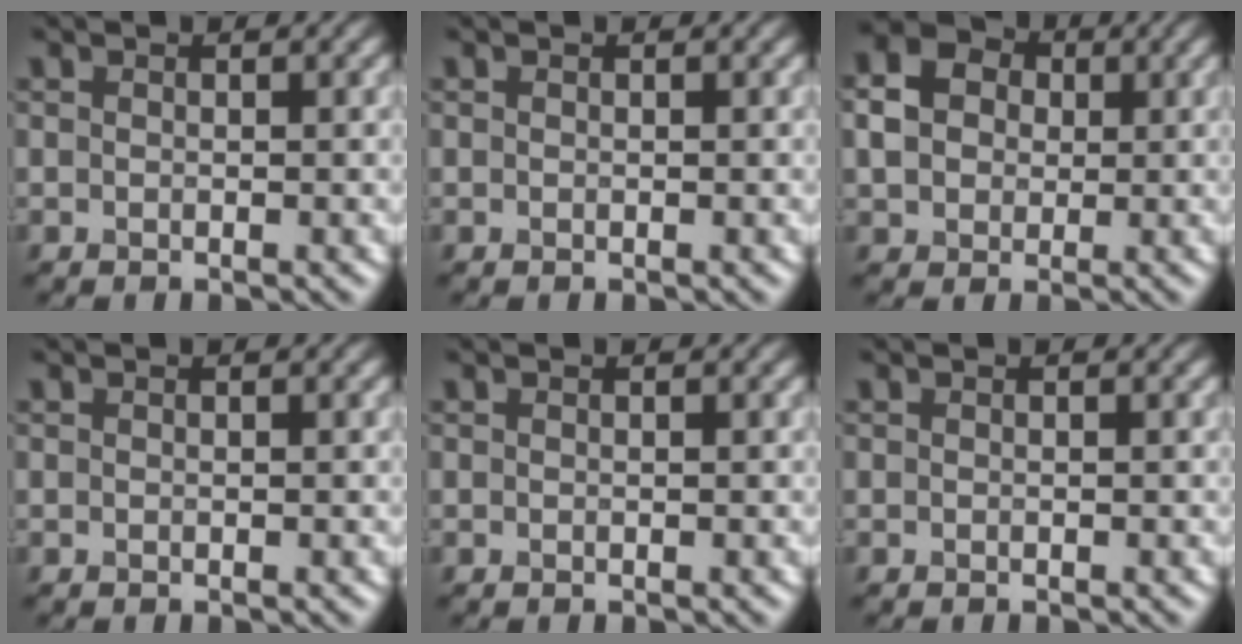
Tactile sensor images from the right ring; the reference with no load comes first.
{"total": 0.0}
{"total": 4.9, "force": [0.8, 4.1, 2.6], "torque": [-0.064, 0.009, 0.011]}
{"total": 0.0}
{"total": 0.0}
{"total": 0.0}